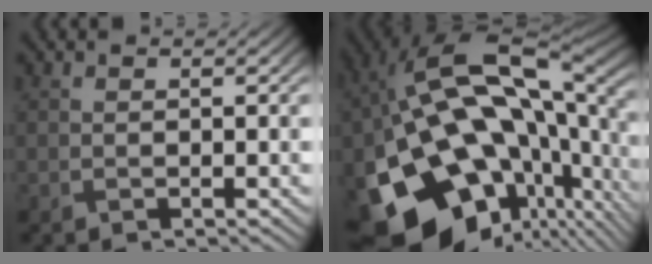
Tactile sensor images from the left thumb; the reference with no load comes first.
{"total": 21.7, "force": [-3.4, 14.0, 16.2], "torque": [-0.330, -0.078, -0.014]}